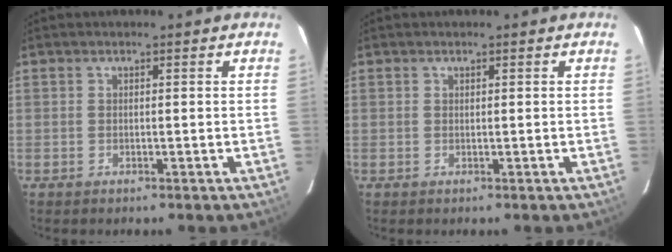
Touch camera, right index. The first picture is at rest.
{"total": 0.0}